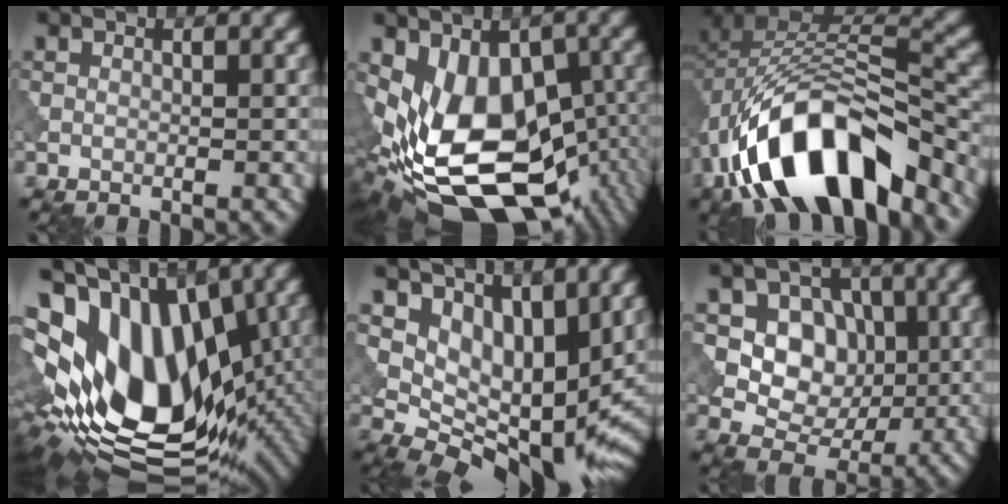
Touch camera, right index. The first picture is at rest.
{"total": 17.3, "force": [-4.2, 10.9, 12.7], "torque": [-0.185, -0.024, -0.036]}
{"total": 14.1, "force": [-7.6, 6.4, 9.9], "torque": [-0.171, -0.003, -0.134]}
{"total": 19.0, "force": [1.7, 11.6, 15.0], "torque": [-0.207, -0.018, 0.068]}
{"total": 8.6, "force": [2.8, 4.8, 6.6], "torque": [-0.098, -0.019, 0.062]}
{"total": 6.5, "force": [0.8, 5.2, 3.8], "torque": [-0.057, 0.001, 0.003]}